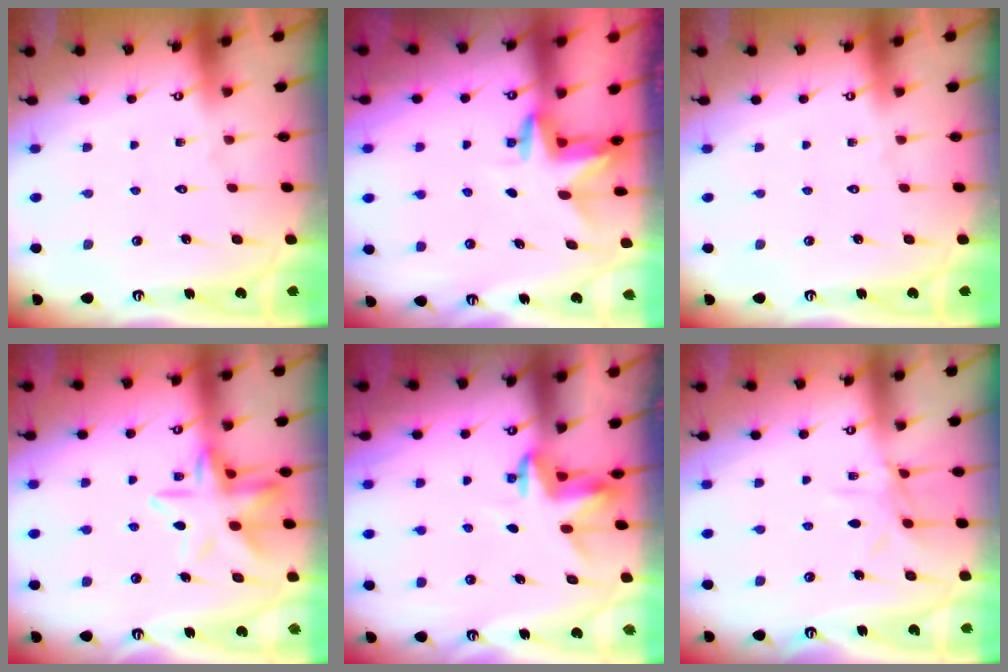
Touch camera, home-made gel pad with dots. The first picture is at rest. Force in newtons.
{"total": 2.7, "press": 2.7, "slide": 0.1}
{"total": 0.0}
{"total": 12.0, "press": 12.0, "slide": 1.2}
{"total": 4.0, "press": 4.0, "slide": 0.2}
{"total": 6.9, "press": 6.9, "slide": 0.7}